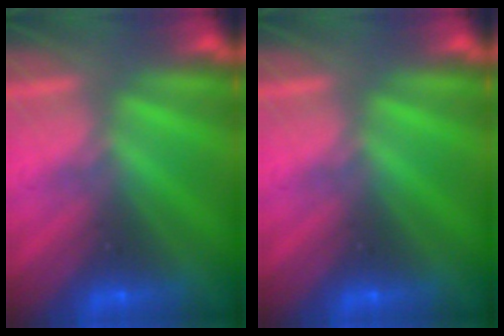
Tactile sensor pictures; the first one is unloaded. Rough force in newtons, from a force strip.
{"total": 0.0}